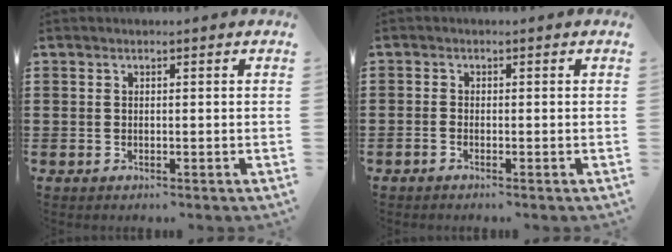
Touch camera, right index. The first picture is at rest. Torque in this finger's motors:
{"motor_torque": [0.21, 0.78, -0.23, -0.07]}